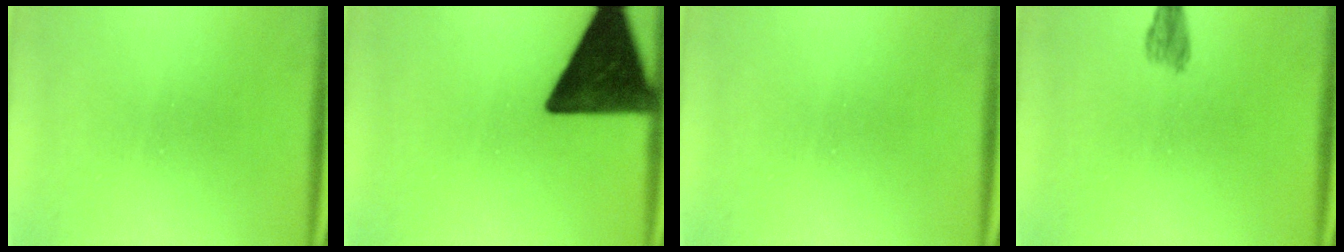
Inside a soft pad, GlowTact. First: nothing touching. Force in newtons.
{"total": 16.9}
{"total": 0.0}
{"total": 1.6}